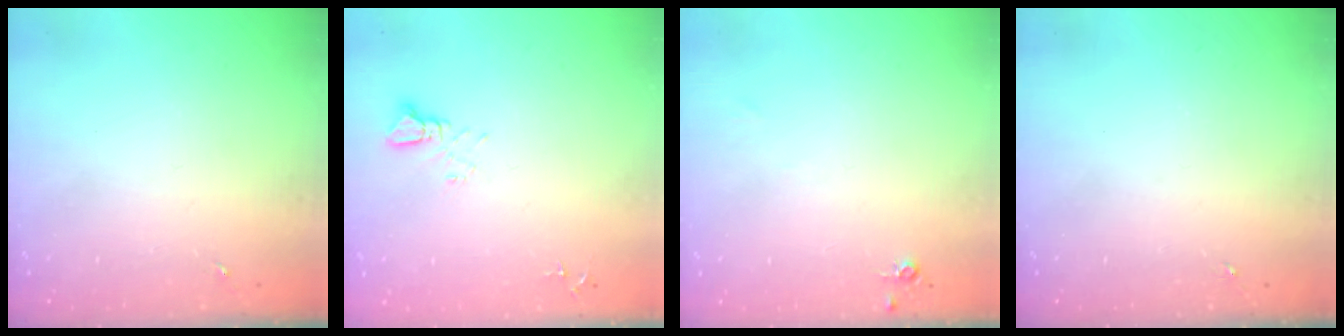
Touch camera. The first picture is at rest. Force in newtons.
{"total": 3.6, "press": 3.6, "slide": 0.3}
{"total": 4.7, "press": 4.7, "slide": 0.7}
{"total": 0.0}